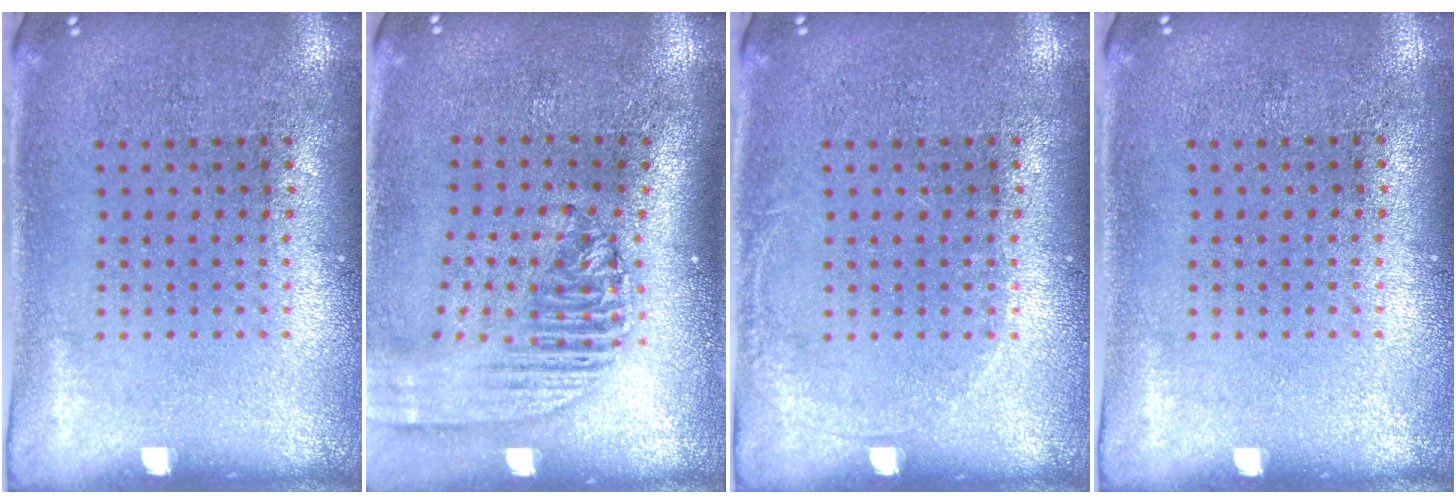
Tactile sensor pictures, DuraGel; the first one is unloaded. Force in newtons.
{"total": 2.2, "press": 1.7, "slide": 1.3}
{"total": 0.7, "press": 0.7, "slide": 0.1}
{"total": 0.0}